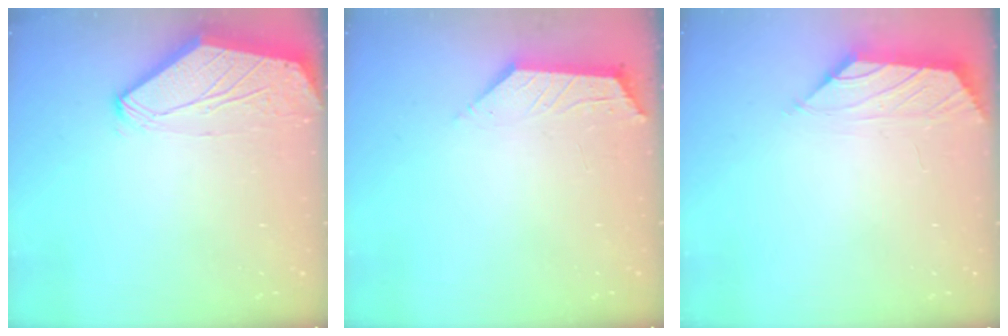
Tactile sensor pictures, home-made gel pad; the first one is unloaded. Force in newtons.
{"total": 2.0, "press": 1.9, "slide": 0.4}
{"total": 0.9, "press": 0.7, "slide": 0.5}